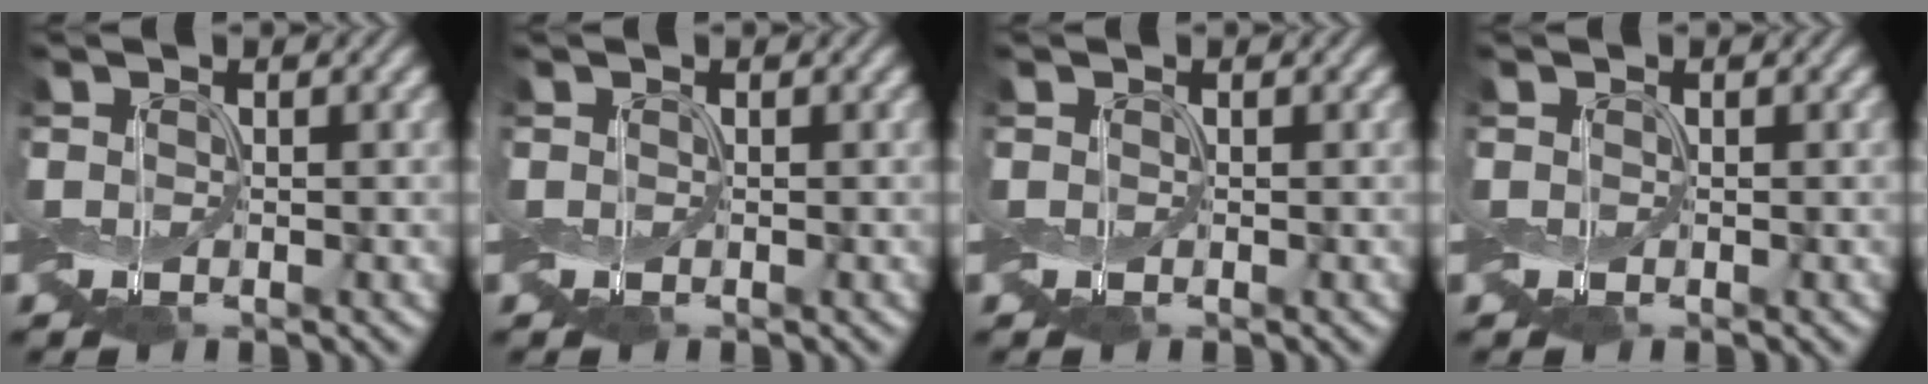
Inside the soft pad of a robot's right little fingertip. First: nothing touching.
{"total": 0.0}
{"total": 0.0}
{"total": 0.0}